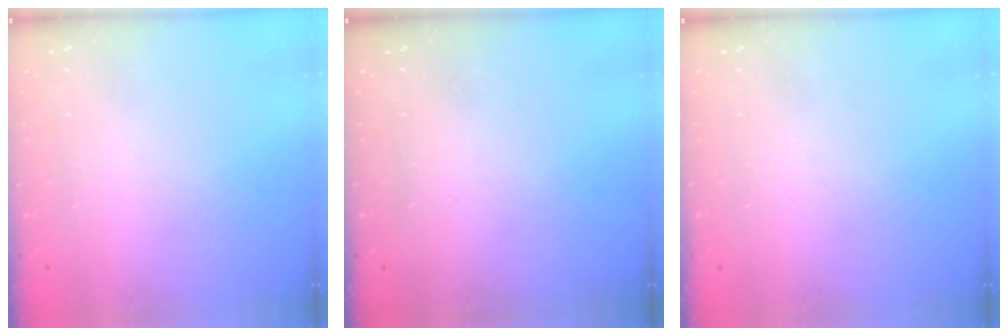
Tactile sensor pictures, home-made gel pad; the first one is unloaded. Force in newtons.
{"total": 0.0}
{"total": 0.0}